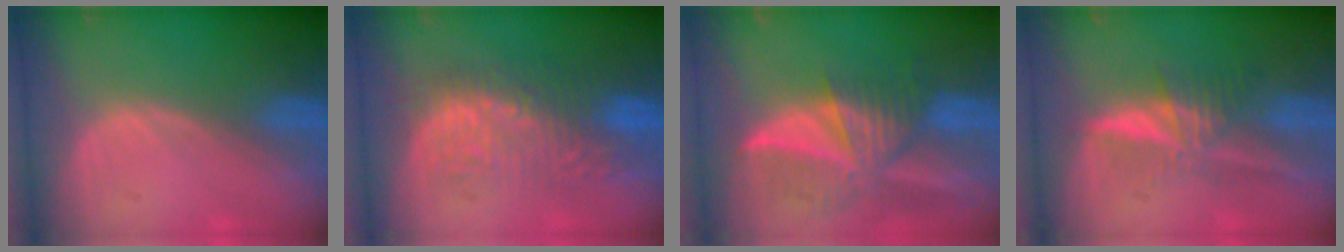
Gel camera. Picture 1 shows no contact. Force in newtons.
{"total": 9.0, "press": 8.8, "slide": 1.6}
{"total": 9.7, "press": 8.4, "slide": 4.8}
{"total": 5.9, "press": 5.5, "slide": 2.2}